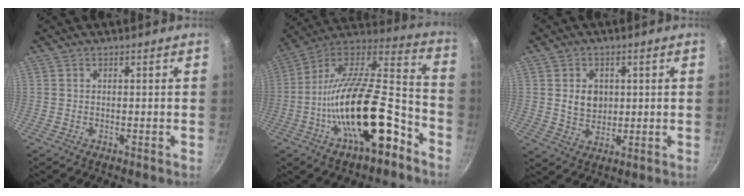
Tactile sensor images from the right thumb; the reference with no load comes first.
{"total": 26.3, "force": [-10.5, 10.5, 21.8], "torque": [-0.338, 0.060, -0.186]}
{"total": 6.0, "force": [1.0, 4.8, 3.5], "torque": [-0.036, -0.009, 0.020]}